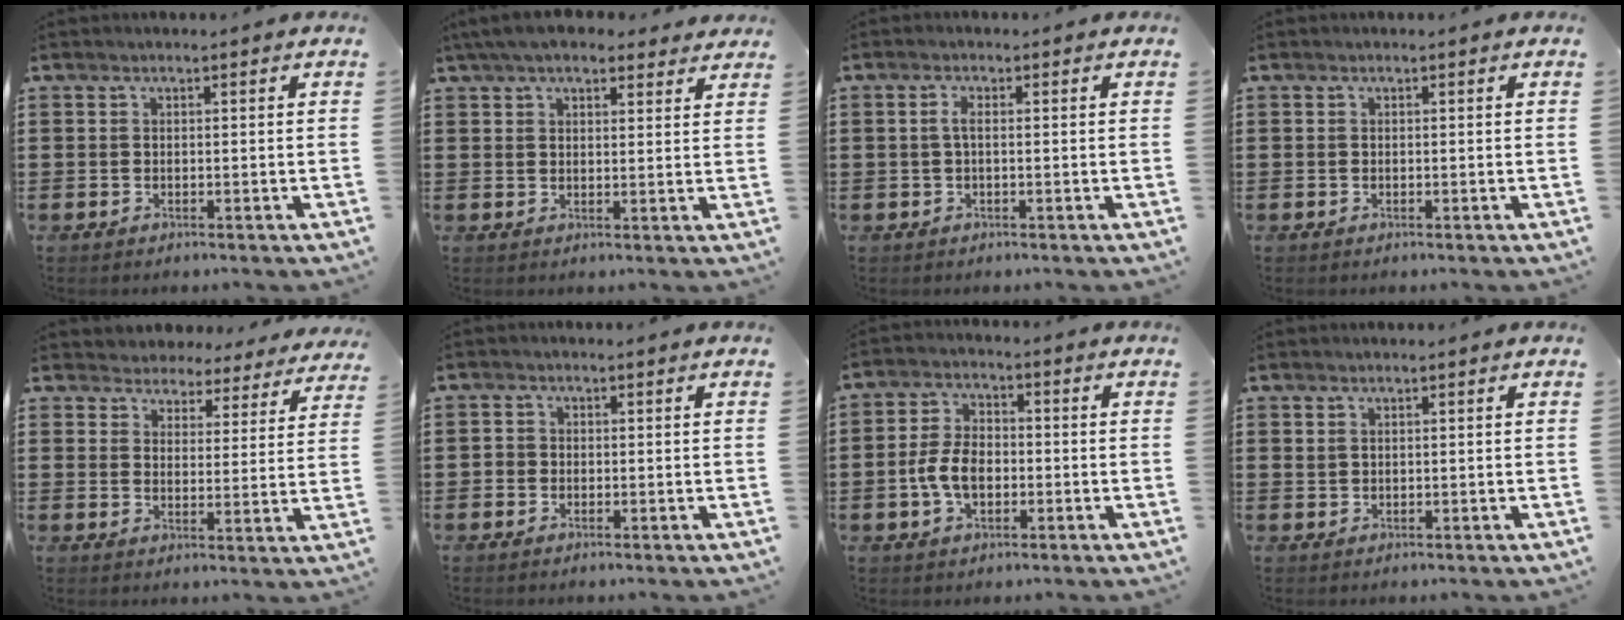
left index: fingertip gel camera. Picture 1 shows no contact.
{"total": 5.3, "force": [4.4, 1.5, 2.6], "torque": [-0.063, -0.002, 0.081]}
{"total": 1.8, "force": [-0.1, 0.5, 1.7], "torque": [-0.040, 0.000, -0.006]}
{"total": 0.0}
{"total": 4.3, "force": [4.2, 0.8, -0.3], "torque": [-0.019, -0.024, 0.071]}
{"total": 1.1, "force": [-0.3, 1.0, 0.4], "torque": [-0.010, 0.004, -0.006]}
{"total": 6.3, "force": [-1.4, 3.9, 4.8], "torque": [-0.114, 0.003, -0.032]}
{"total": 0.8, "force": [0.6, 0.4, 0.3], "torque": [-0.007, 0.003, 0.012]}